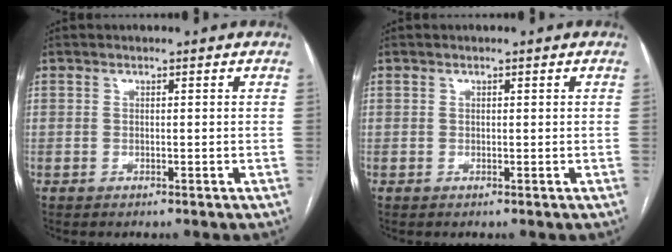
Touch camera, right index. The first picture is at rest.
{"total": 0.0}